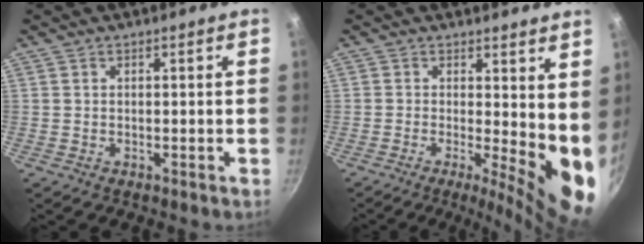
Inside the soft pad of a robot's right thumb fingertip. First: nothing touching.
{"total": 9.8, "force": [0.2, 3.5, 9.1], "torque": [-0.106, -0.023, 0.004]}